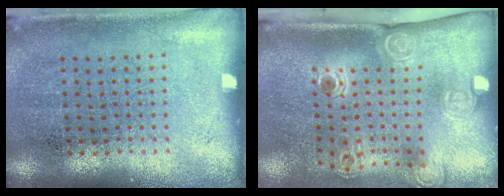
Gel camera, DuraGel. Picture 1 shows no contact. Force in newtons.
{"total": 2.4, "press": 1.7, "slide": 1.7}